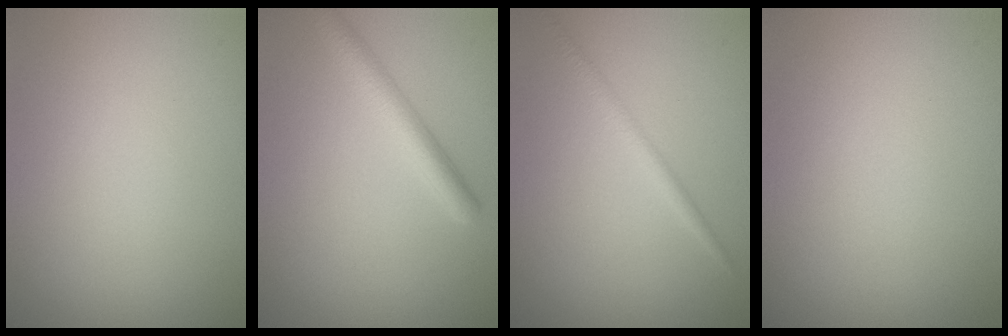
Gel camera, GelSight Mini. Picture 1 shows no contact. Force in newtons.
{"total": 2.8, "press": 2.8, "slide": 0.2}
{"total": 1.4, "press": 1.4, "slide": 0.1}
{"total": 0.0}